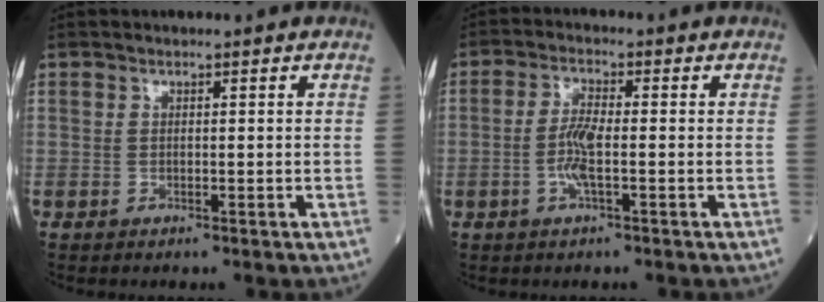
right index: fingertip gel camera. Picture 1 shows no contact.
{"total": 4.2, "force": [-1.0, 0.7, 4.0], "torque": [-0.089, 0.003, -0.019]}